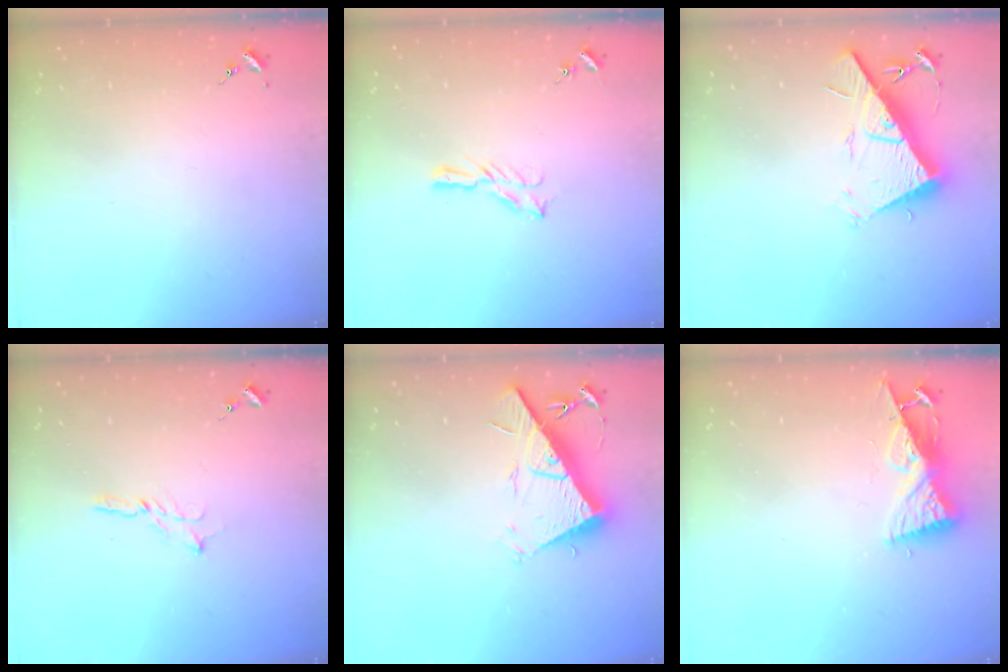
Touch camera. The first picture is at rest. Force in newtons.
{"total": 5.1, "press": 5.1, "slide": 0.5}
{"total": 17.5, "press": 17.5, "slide": 0.4}
{"total": 3.6, "press": 3.6, "slide": 0.1}
{"total": 17.5, "press": 17.5, "slide": 0.4}
{"total": 8.2, "press": 8.2, "slide": 0.7}